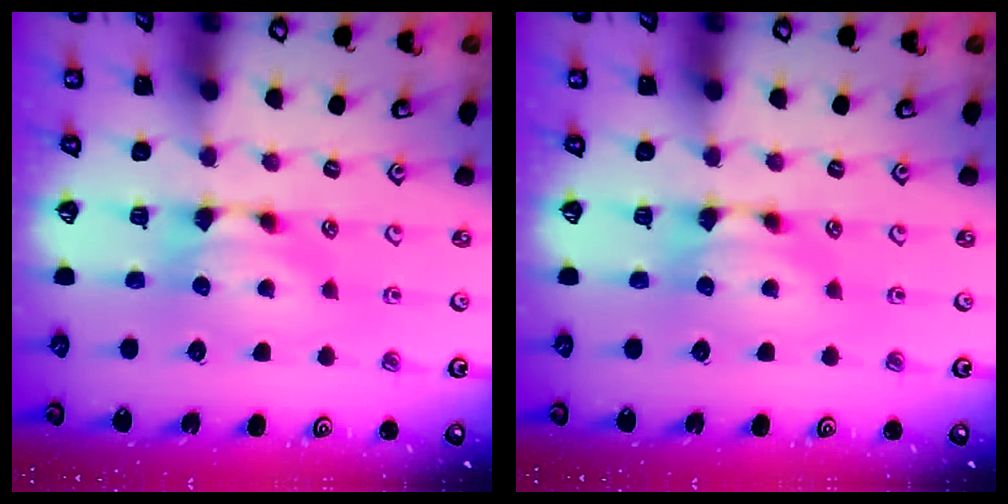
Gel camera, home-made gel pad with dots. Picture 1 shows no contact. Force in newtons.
{"total": 0.0}